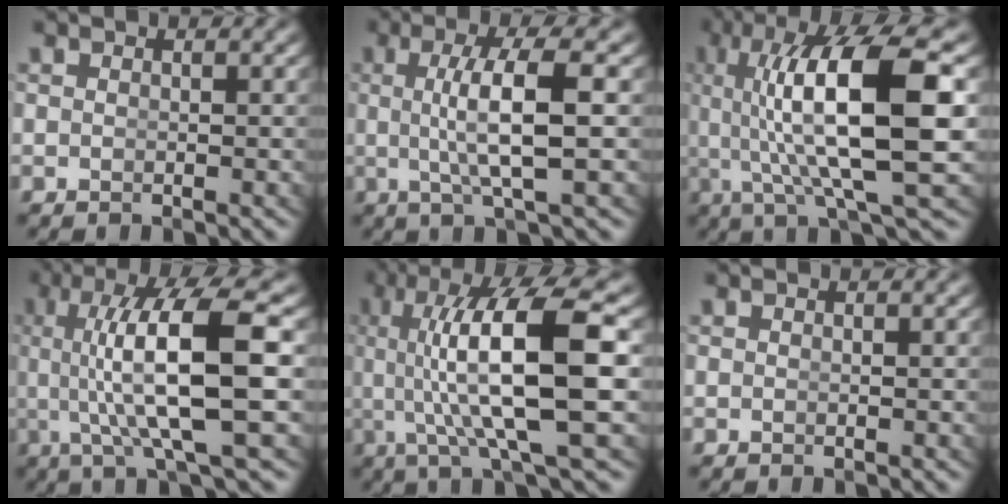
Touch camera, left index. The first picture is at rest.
{"total": 5.3, "force": [-0.2, 0.1, 5.3], "torque": [-0.088, 0.000, 0.001]}
{"total": 12.2, "force": [1.4, 3.5, 11.6], "torque": [-0.194, 0.006, 0.026]}
{"total": 9.7, "force": [1.3, 2.1, 9.4], "torque": [-0.163, 0.006, 0.023]}
{"total": 11.1, "force": [1.6, 3.0, 10.6], "torque": [-0.182, 0.006, 0.028]}
{"total": 0.0}